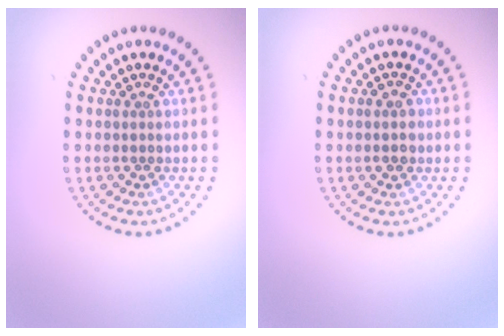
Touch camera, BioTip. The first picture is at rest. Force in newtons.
{"total": 1.5, "press": 1.5, "slide": 0.2}